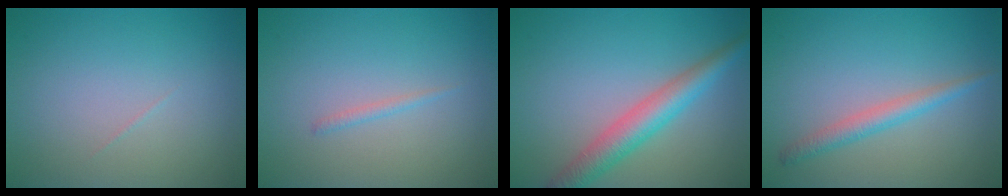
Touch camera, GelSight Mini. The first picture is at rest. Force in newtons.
{"total": 0.7, "press": 0.7, "slide": 0.0}
{"total": 4.4, "press": 4.4, "slide": 0.2}
{"total": 2.2, "press": 2.2, "slide": 0.1}